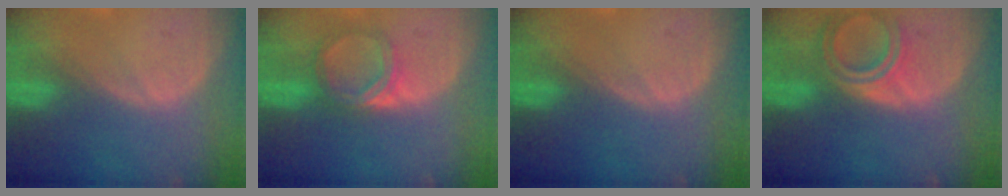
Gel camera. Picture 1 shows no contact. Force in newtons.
{"total": 5.2, "press": 4.7, "slide": 2.3}
{"total": 0.0}
{"total": 6.5, "press": 5.9, "slide": 2.8}